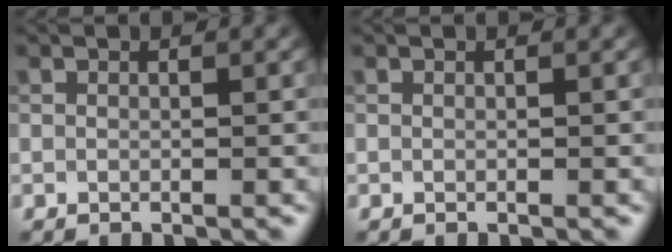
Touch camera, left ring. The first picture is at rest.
{"total": 0.0}